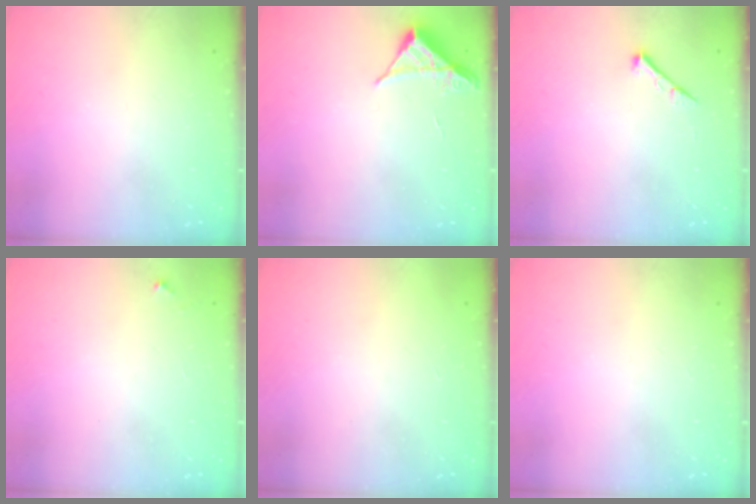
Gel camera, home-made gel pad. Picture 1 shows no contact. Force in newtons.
{"total": 4.1, "press": 4.1, "slide": 0.5}
{"total": 4.3, "press": 4.3, "slide": 0.5}
{"total": 3.5, "press": 3.5, "slide": 0.3}
{"total": 1.5, "press": 1.5, "slide": 0.1}
{"total": 0.0}